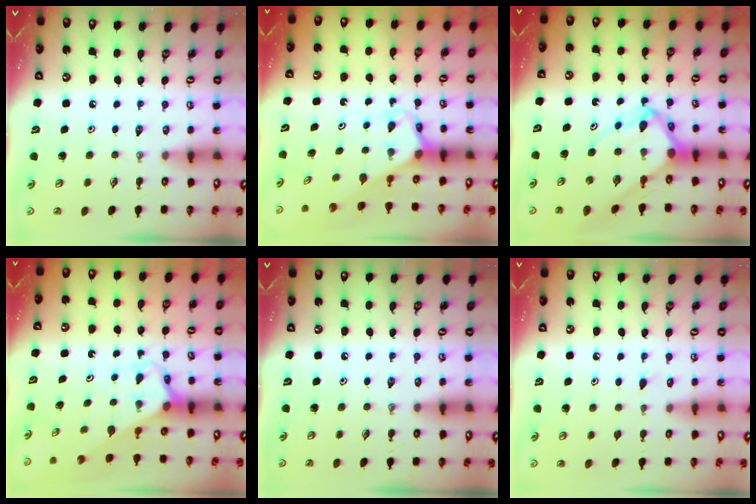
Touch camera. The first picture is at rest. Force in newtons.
{"total": 2.5, "press": 2.5, "slide": 0.2}
{"total": 8.4, "press": 8.4, "slide": 0.8}
{"total": 2.7, "press": 2.7, "slide": 0.1}
{"total": 0.0}
{"total": 6.2, "press": 6.1, "slide": 0.5}